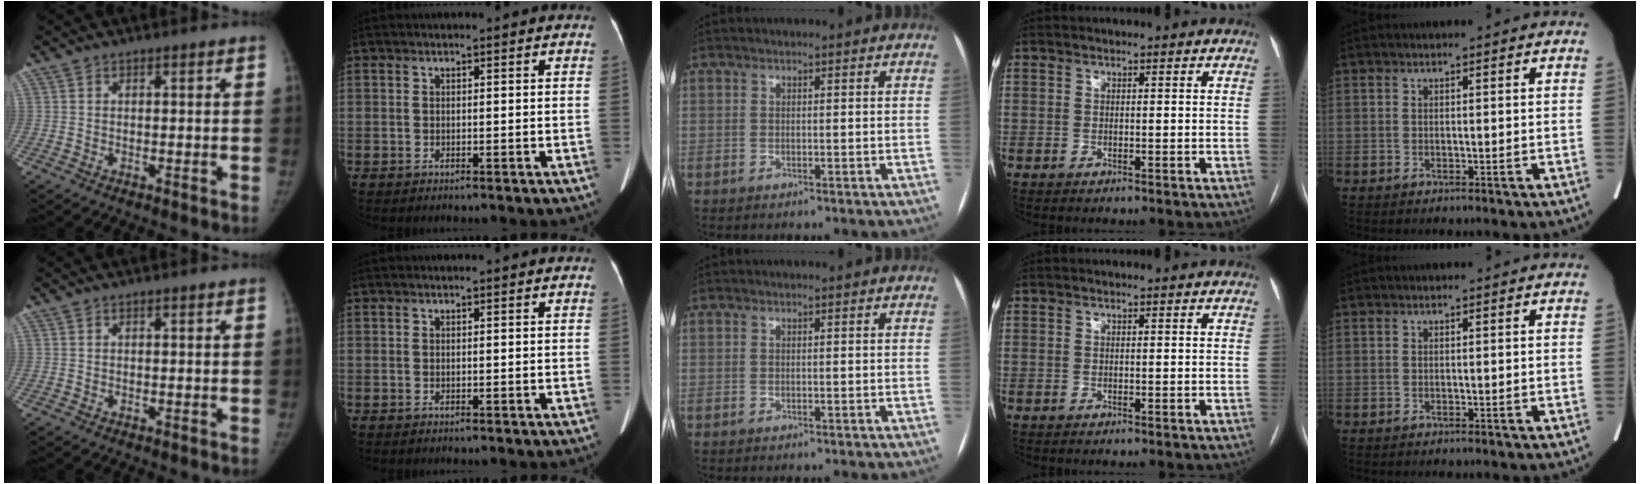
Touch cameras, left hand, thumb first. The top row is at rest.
{}